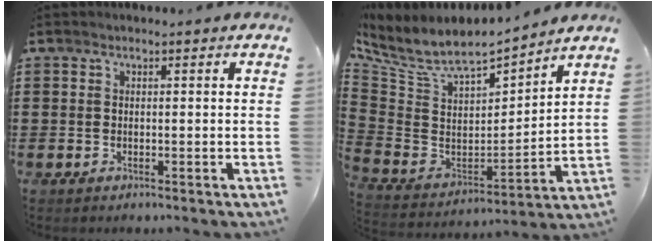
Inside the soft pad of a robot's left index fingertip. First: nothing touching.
{"total": 6.4, "force": [5.2, 2.0, 3.2], "torque": [-0.090, -0.046, 0.084]}